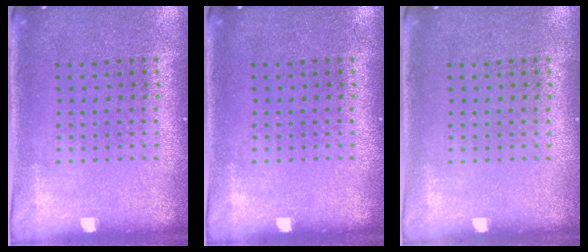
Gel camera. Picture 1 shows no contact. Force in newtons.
{"total": 0.0}
{"total": 0.0}